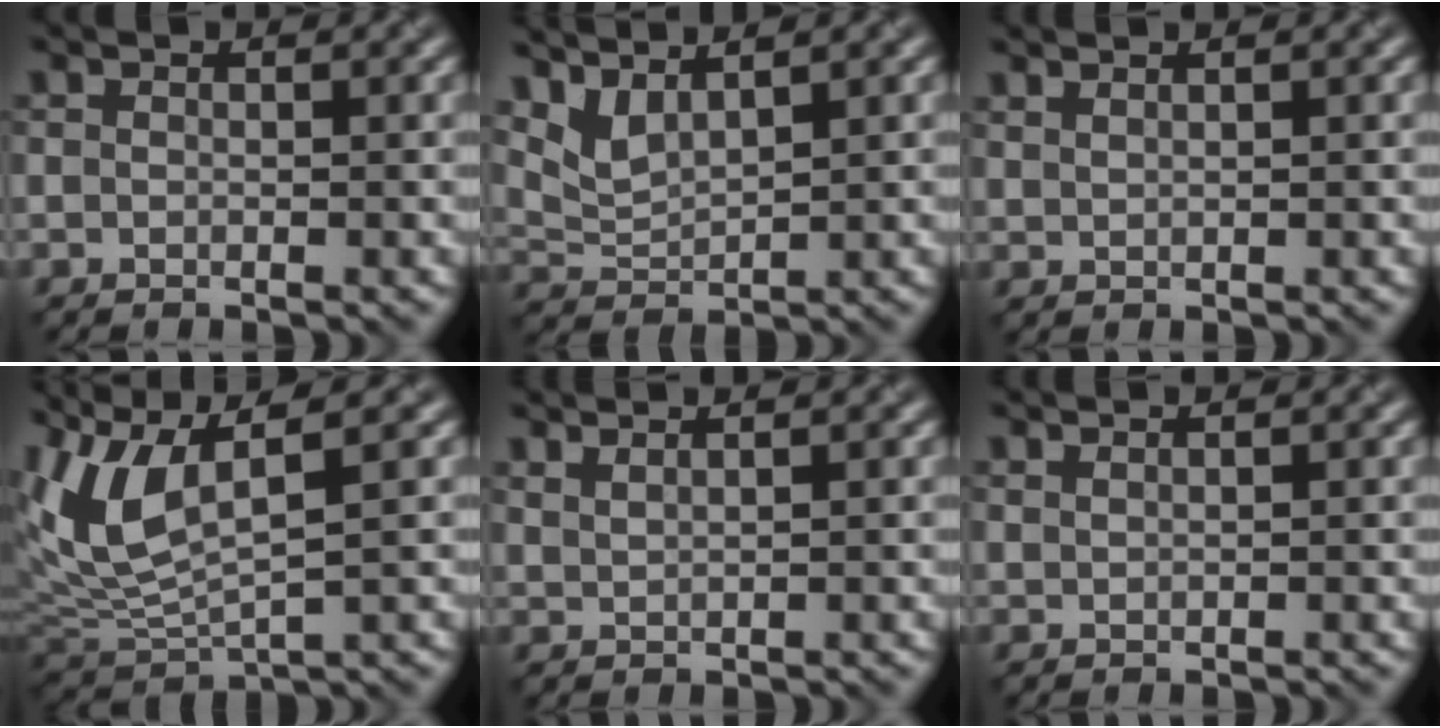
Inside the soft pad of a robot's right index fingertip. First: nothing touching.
{"total": 2.8, "force": [2.7, 0.3, 0.8], "torque": [-0.029, 0.001, 0.064]}
{"total": 1.8, "force": [1.6, 0.6, 0.5], "torque": [0.005, 0.000, 0.012]}
{"total": 6.8, "force": [3.5, 2.4, 5.3], "torque": [-0.129, 0.009, 0.073]}
{"total": 2.7, "force": [2.4, 0.9, 0.9], "torque": [0.002, 0.013, 0.018]}
{"total": 1.5, "force": [1.3, 0.5, 0.3], "torque": [0.003, 0.000, 0.010]}